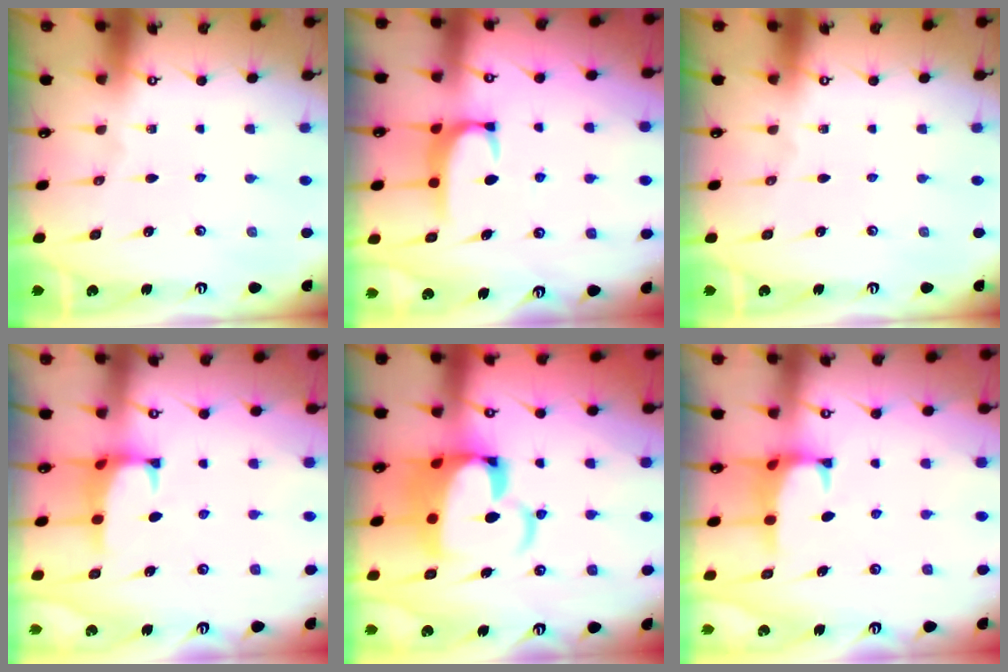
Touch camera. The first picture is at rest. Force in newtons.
{"total": 2.0, "press": 1.9, "slide": 0.6}
{"total": 0.0}
{"total": 1.3, "press": 1.2, "slide": 0.6}
{"total": 9.3, "press": 9.1, "slide": 2.0}
{"total": 1.1, "press": 0.9, "slide": 0.6}